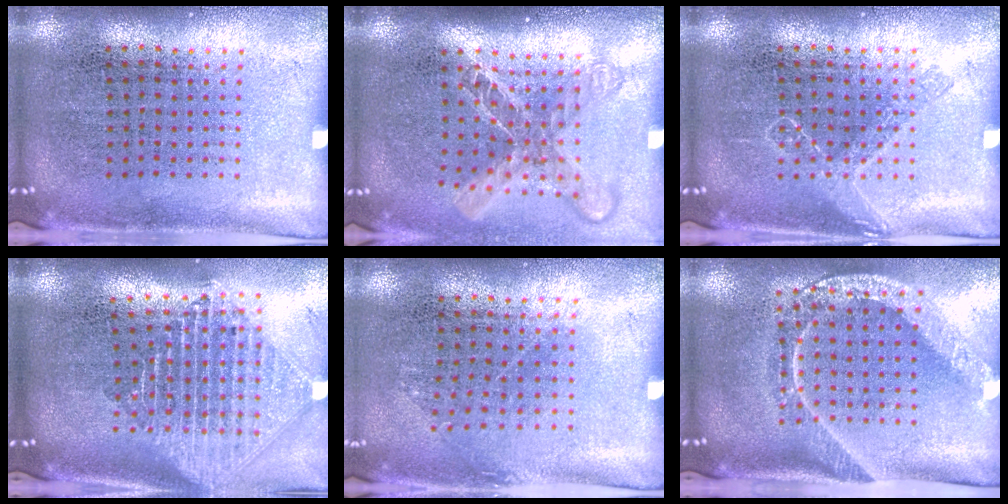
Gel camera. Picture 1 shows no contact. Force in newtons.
{"total": 1.8, "press": 1.4, "slide": 1.2}
{"total": 1.5, "press": 1.5, "slide": 0.3}
{"total": 2.4, "press": 1.9, "slide": 1.5}
{"total": 0.8, "press": 0.6, "slide": 0.6}
{"total": 2.0, "press": 1.6, "slide": 1.3}